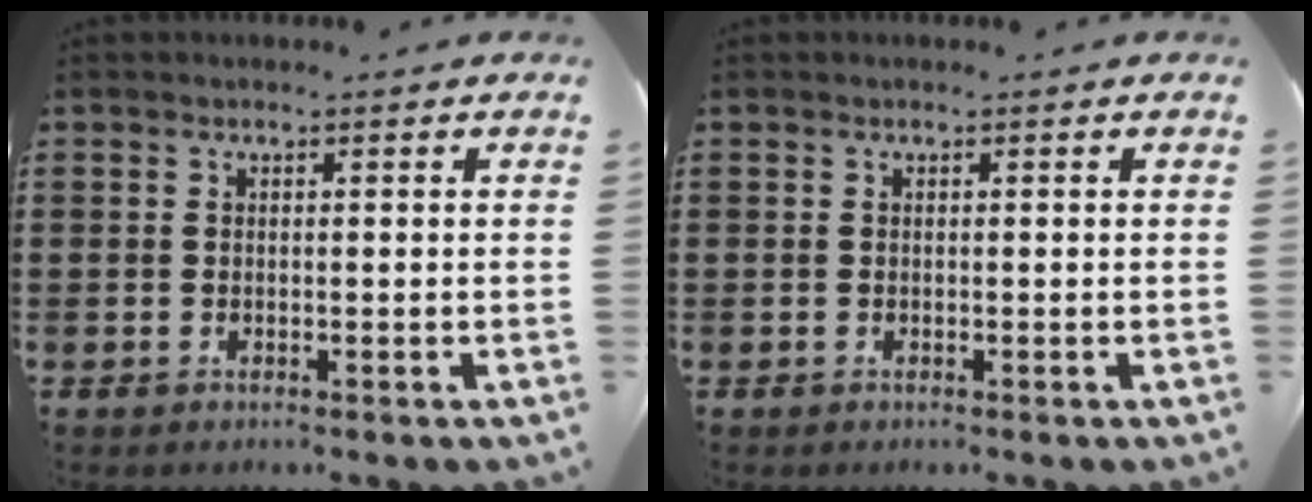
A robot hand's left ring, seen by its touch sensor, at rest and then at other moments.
{"total": 0.0}